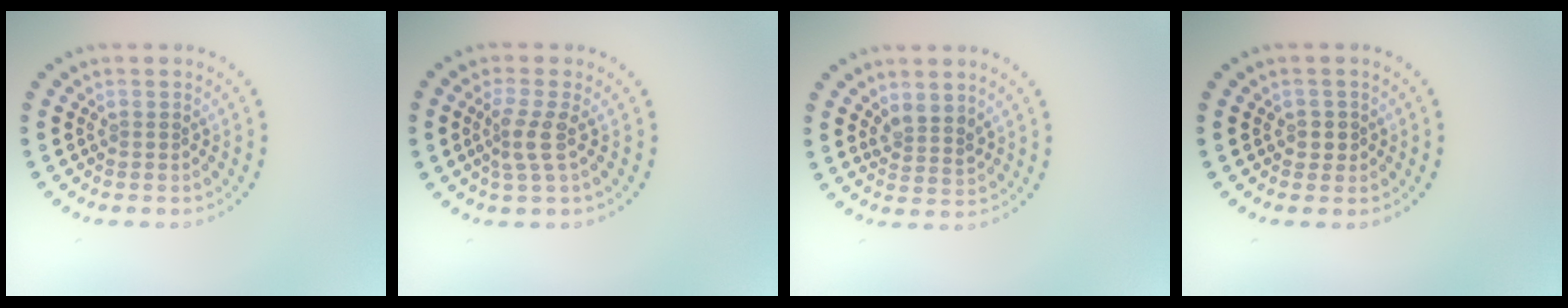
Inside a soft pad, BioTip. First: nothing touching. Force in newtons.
{"total": 2.3, "press": 1.7, "slide": 1.6}
{"total": 2.0, "press": 1.7, "slide": 1.1}
{"total": 1.1, "press": 1.0, "slide": 0.5}